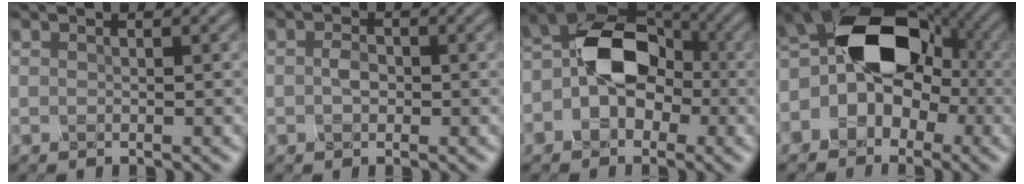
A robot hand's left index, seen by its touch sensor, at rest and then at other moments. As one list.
[{"total": 1.6, "force": [-0.2, 1.1, 1.2], "torque": [-0.024, 0.002, -0.007]}, {"total": 8.0, "force": [-1.3, 5.6, 5.5], "torque": [-0.068, 0.009, -0.038]}, {"total": 12.2, "force": [-0.7, 8.5, 8.7], "torque": [-0.089, 0.024, -0.047]}]